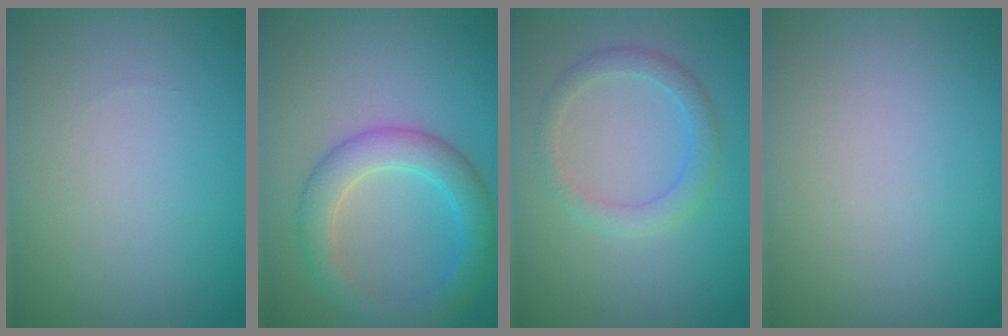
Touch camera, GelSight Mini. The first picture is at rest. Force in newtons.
{"total": 4.5, "press": 4.5, "slide": 0.1}
{"total": 2.3, "press": 2.3, "slide": 0.1}
{"total": 0.0}